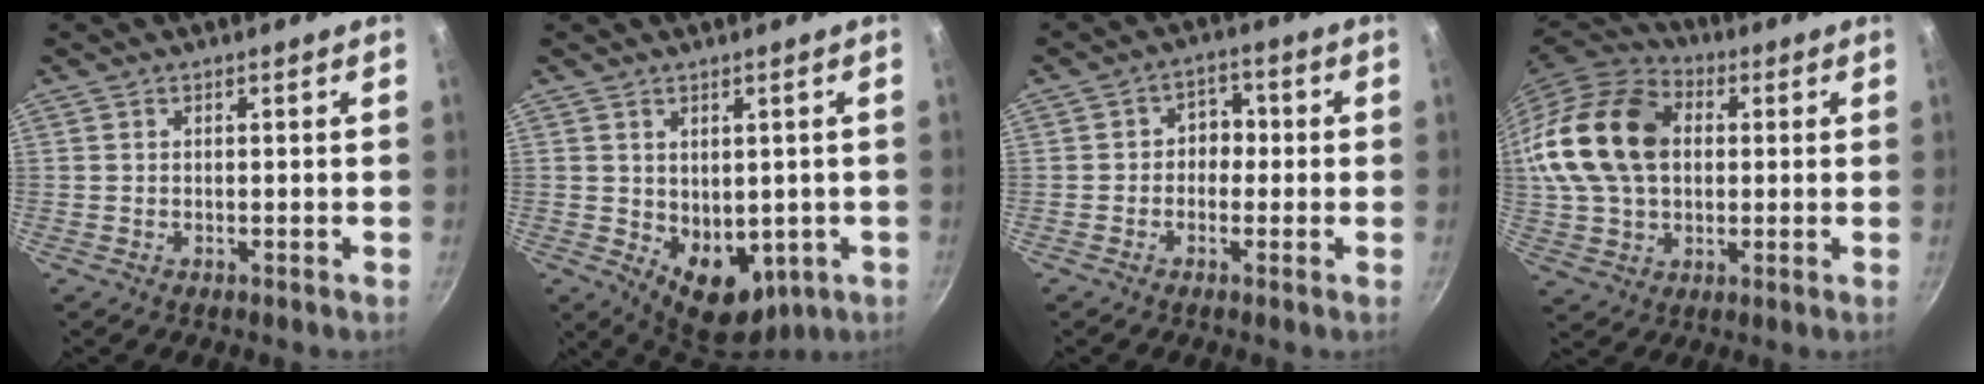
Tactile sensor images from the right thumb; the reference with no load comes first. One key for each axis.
{"total": 10.3, "fx": -1.0, "fy": 7.4, "fz": 7.1, "tx": -0.071, "ty": -0.018, "tz": 0.011}
{"total": 4.7, "fx": -0.4, "fy": 4.0, "fz": 2.5, "tx": 0.007, "ty": 0.014, "tz": -0.016}
{"total": 21.3, "fx": 3.0, "fy": 15.3, "fz": 14.5, "tx": -0.266, "ty": 0.027, "tz": 0.049}